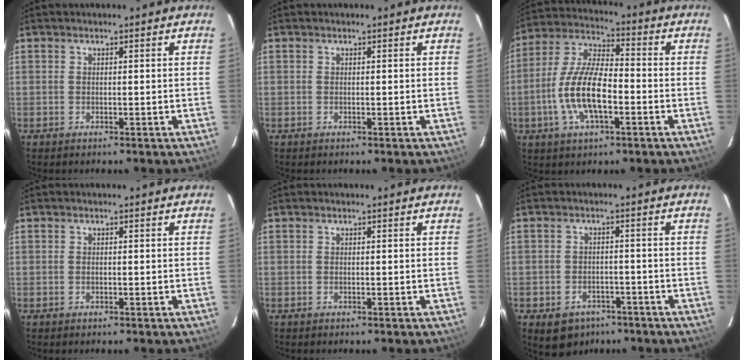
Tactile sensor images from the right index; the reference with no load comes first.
{"total": 0.0}
{"total": 13.2, "force": [-3.8, 4.9, 11.6], "torque": [-0.243, 0.002, -0.074]}
{"total": 0.0}
{"total": 0.0}
{"total": 7.7, "force": [-4.7, 5.5, 2.5], "torque": [-0.061, 0.010, -0.053]}